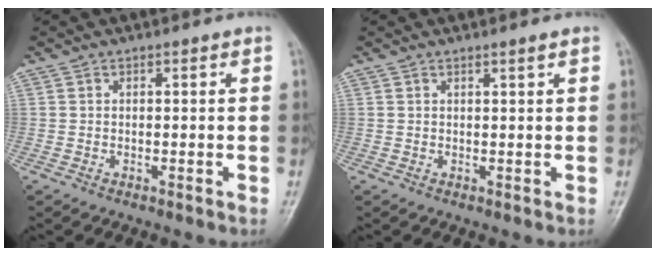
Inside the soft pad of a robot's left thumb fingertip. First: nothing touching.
{"total": 0.8, "force": [0.6, -0.1, 0.5], "torque": [-0.012, -0.006, 0.012]}